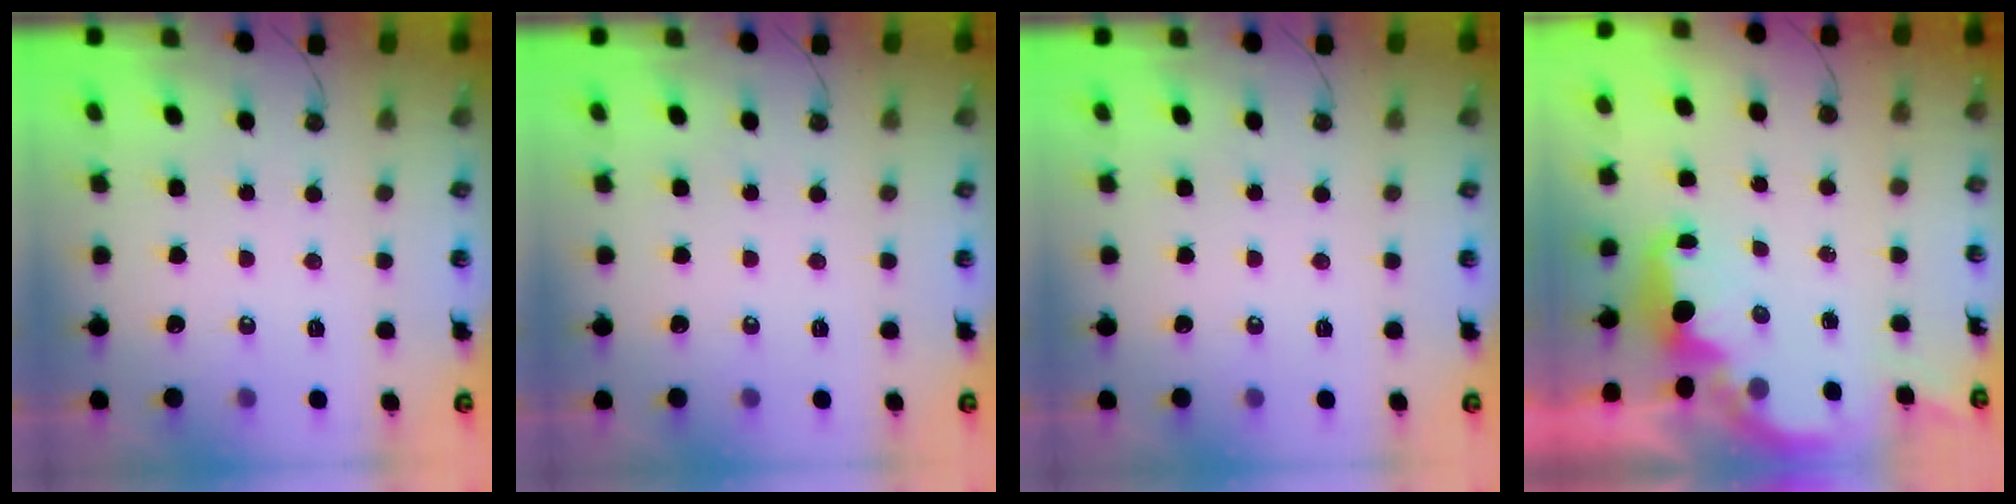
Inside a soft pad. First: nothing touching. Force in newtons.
{"total": 0.0}
{"total": 0.0}
{"total": 3.0, "press": 2.9, "slide": 0.6}